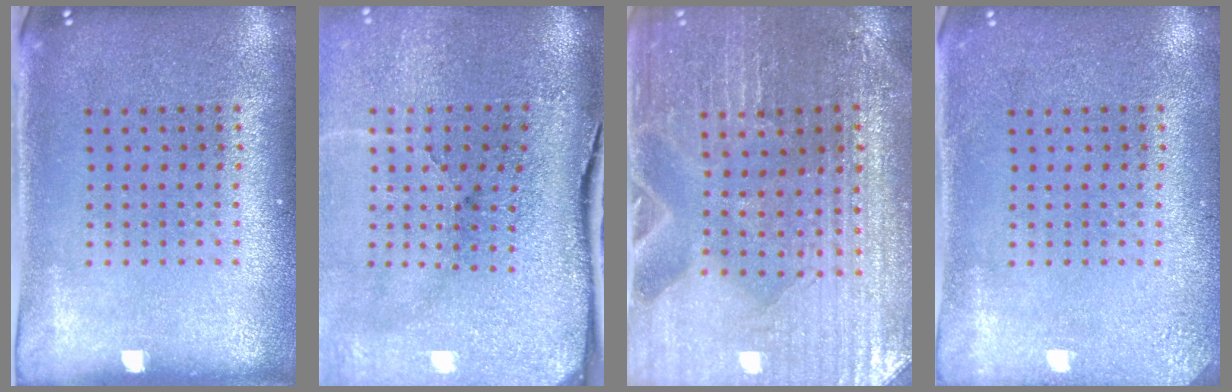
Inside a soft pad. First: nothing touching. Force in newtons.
{"total": 5.2, "press": 4.1, "slide": 3.3}
{"total": 2.2, "press": 2.1, "slide": 0.2}
{"total": 1.9, "press": 1.9, "slide": 0.2}